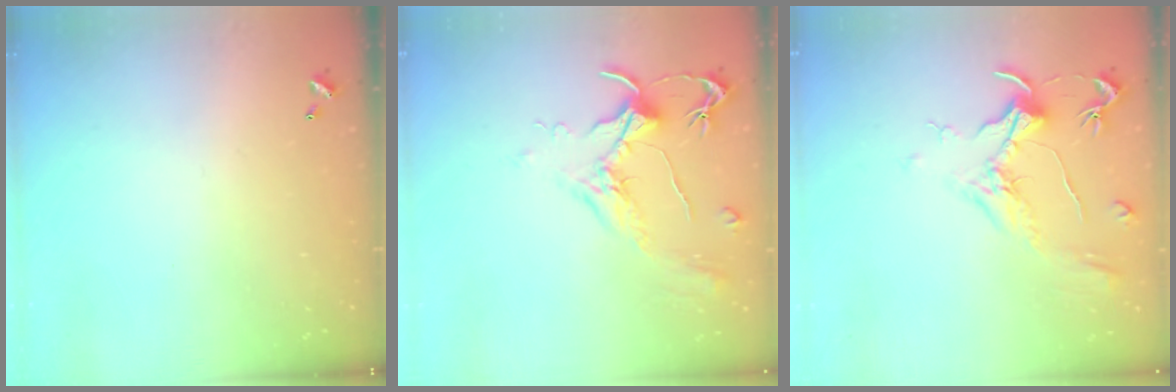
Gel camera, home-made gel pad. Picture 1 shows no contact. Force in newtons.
{"total": 1.8, "press": 1.7, "slide": 0.8}
{"total": 1.8, "press": 1.6, "slide": 0.8}